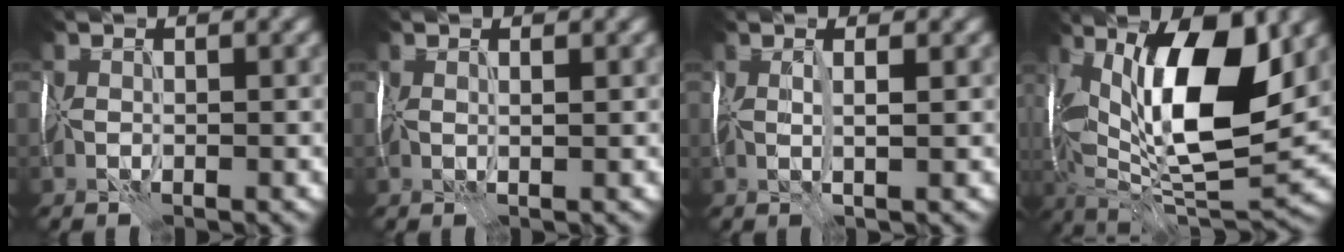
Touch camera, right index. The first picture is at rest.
{"total": 0.9, "force": [0.7, -0.3, 0.5], "torque": [-0.010, 0.002, 0.011]}
{"total": 1.6, "force": [0.6, -0.2, 1.5], "torque": [-0.025, 0.005, 0.008]}
{"total": 14.5, "force": [4.2, 5.4, 12.8], "torque": [-0.221, 0.001, 0.070]}